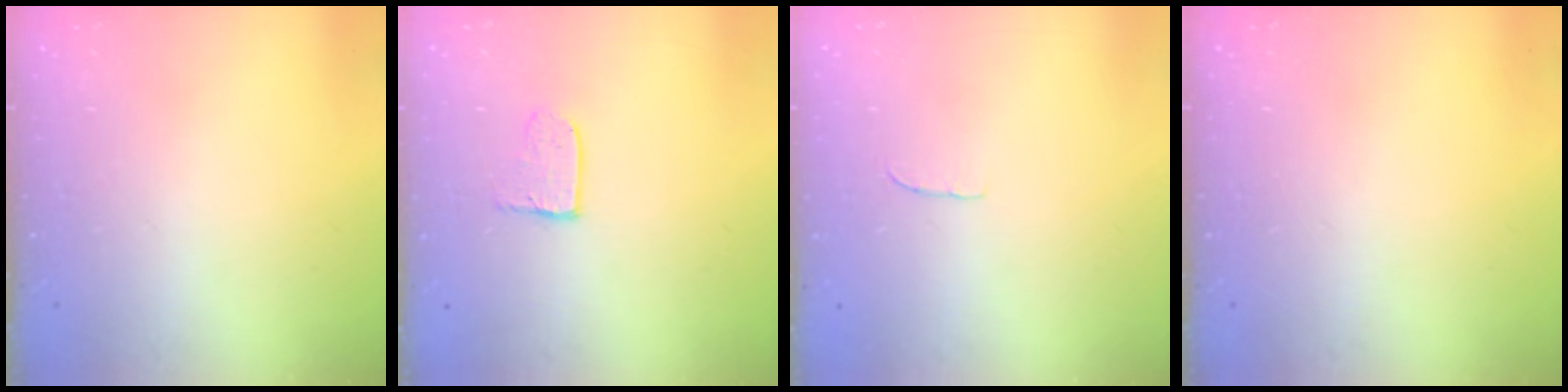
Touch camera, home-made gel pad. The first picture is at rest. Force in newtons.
{"total": 4.0, "press": 4.0, "slide": 0.4}
{"total": 3.3, "press": 3.3, "slide": 0.2}
{"total": 0.0}